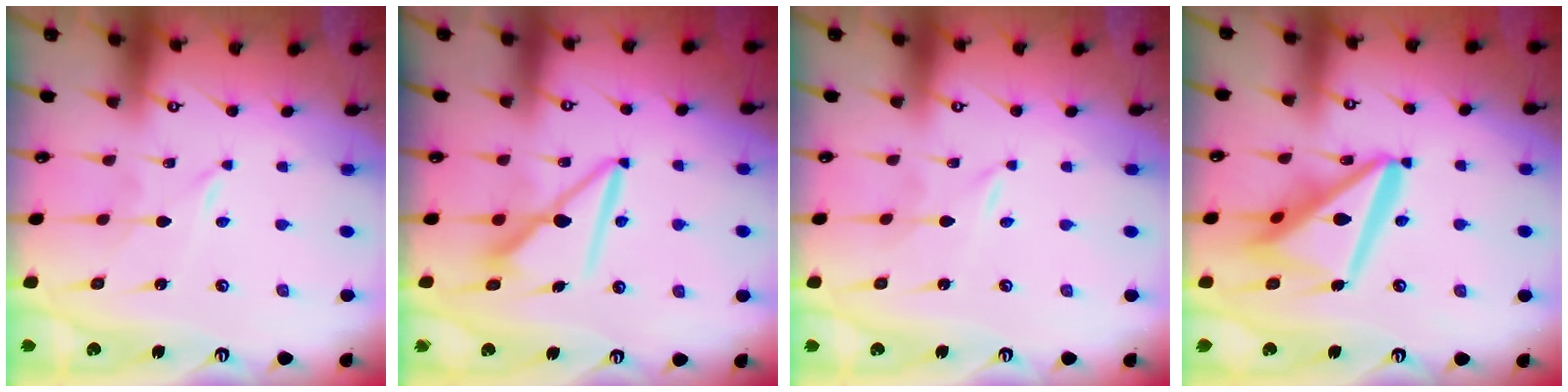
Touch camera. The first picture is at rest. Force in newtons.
{"total": 11.0, "press": 10.9, "slide": 0.6}
{"total": 0.0}
{"total": 18.5, "press": 18.3, "slide": 2.2}